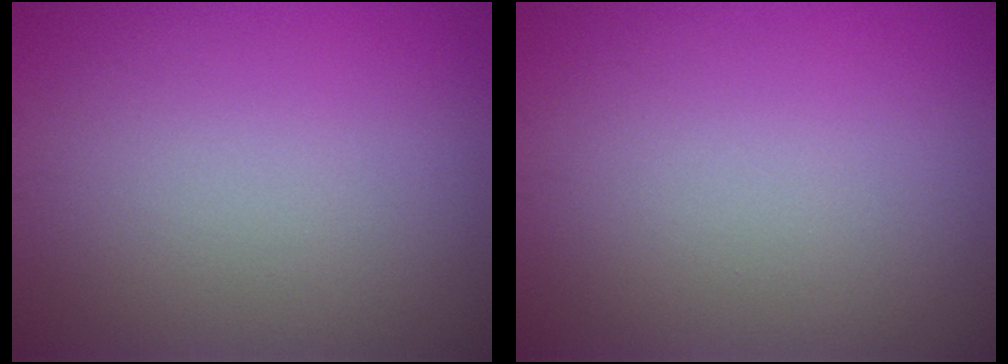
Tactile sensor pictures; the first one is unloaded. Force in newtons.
{"total": 0.0}